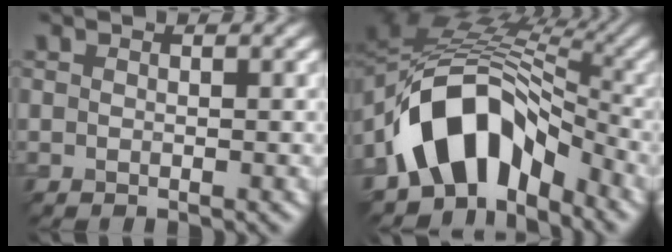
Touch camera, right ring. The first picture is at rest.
{"total": 10.4, "force": [-5.5, 6.4, 6.2], "torque": [-0.108, 0.024, -0.089]}